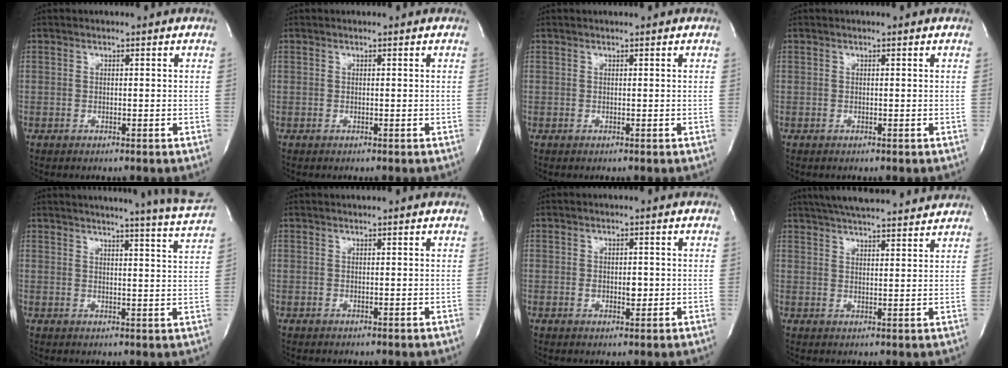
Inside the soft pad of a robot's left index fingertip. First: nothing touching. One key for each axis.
{"total": 0.0}
{"total": 0.7, "fx": 0.6, "fy": -0.1, "fz": 0.2, "tx": -0.004, "ty": 0.007, "tz": 0.013}
{"total": 0.0}
{"total": 15.2, "fx": 14.3, "fy": -2.0, "fz": 4.8, "tx": -0.081, "ty": -0.072, "tz": 0.163}
{"total": 1.4, "fx": 1.3, "fy": -0.2, "fz": 0.4, "tx": -0.010, "ty": 0.013, "tz": 0.024}
{"total": 2.3, "fx": -0.1, "fy": 1.3, "fz": 1.9, "tx": -0.030, "ty": -0.001, "tz": 0.002}
{"total": 17.5, "fx": 15.8, "fy": 2.6, "fz": 7.2, "tx": -0.122, "ty": 0.038, "tz": 0.222}